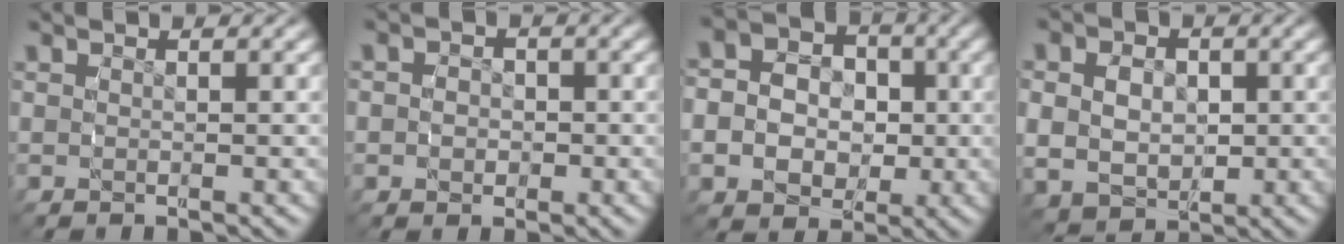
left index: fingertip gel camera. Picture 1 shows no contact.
{"total": 2.7, "force": [-0.5, 2.6, 0.8], "torque": [-0.016, -0.003, -0.014]}
{"total": 9.8, "force": [-1.2, 8.6, 4.4], "torque": [-0.095, -0.023, -0.029]}
{"total": 6.4, "force": [-0.5, 5.4, 3.4], "torque": [-0.081, -0.030, 0.003]}